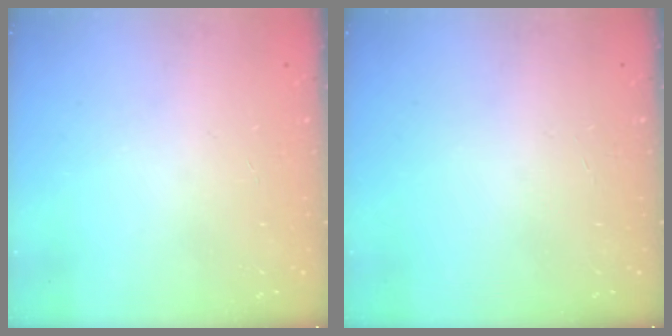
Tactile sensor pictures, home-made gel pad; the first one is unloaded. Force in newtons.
{"total": 2.7, "press": 2.7, "slide": 0.3}